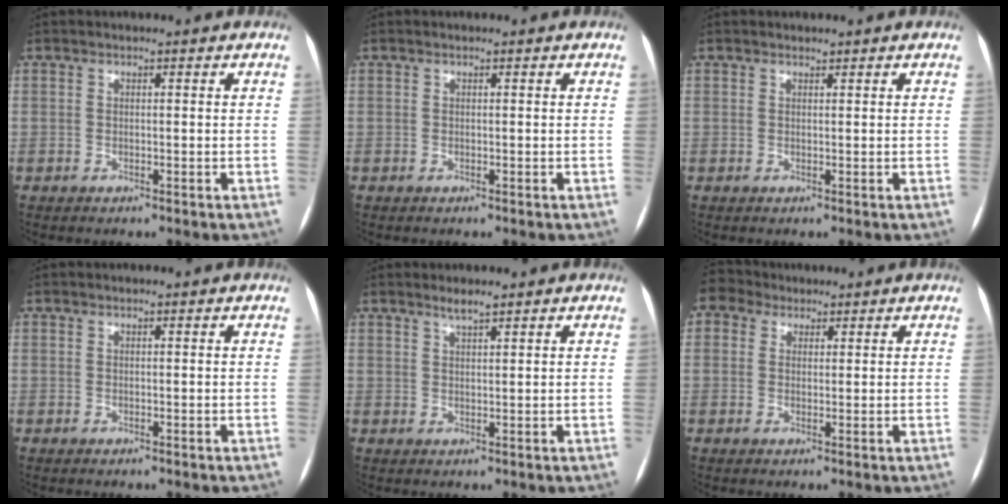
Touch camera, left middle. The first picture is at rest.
{"total": 0.0}
{"total": 0.5, "force": [0.5, 0.1, 0.2], "torque": [-0.012, 0.002, 0.010]}
{"total": 0.0}
{"total": 1.9, "force": [1.6, 0.0, 1.1], "torque": [-0.025, 0.001, 0.033]}
{"total": 3.0, "force": [2.2, 2.0, -0.1], "torque": [-0.002, 0.018, 0.039]}